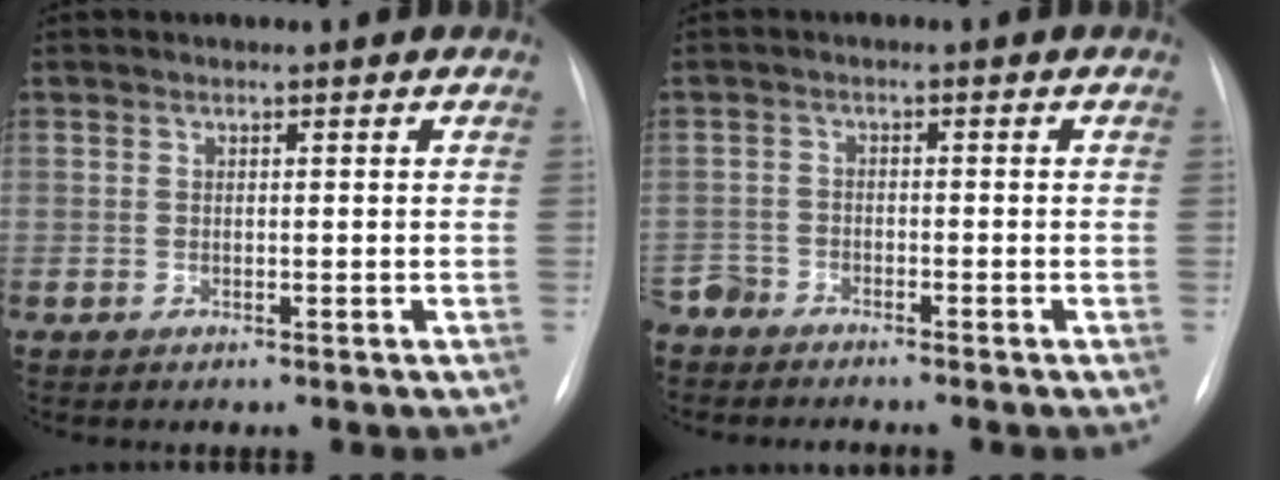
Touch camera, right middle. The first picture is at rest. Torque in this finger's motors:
{"motor_torque": [1.10, -1.03, 0.68, 0.19]}